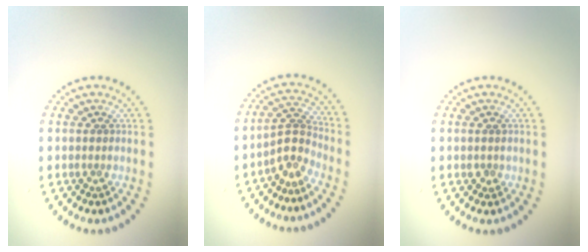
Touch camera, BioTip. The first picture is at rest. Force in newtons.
{"total": 2.7, "press": 1.9, "slide": 1.9}
{"total": 0.8, "press": 0.8, "slide": 0.1}